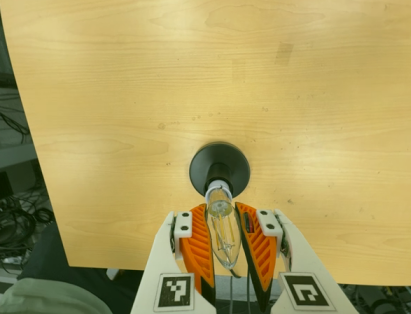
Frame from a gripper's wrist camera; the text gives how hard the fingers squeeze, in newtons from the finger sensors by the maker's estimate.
{"total": 18.9, "left": 19.4, "right": 18.5}